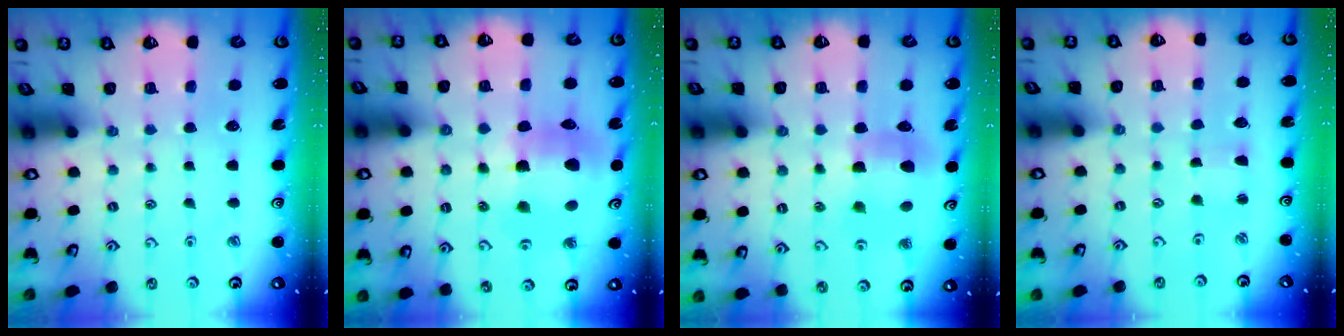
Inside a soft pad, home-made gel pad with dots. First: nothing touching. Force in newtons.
{"total": 14.2, "press": 14.1, "slide": 2.0}
{"total": 8.2, "press": 8.1, "slide": 1.1}
{"total": 2.5, "press": 2.5, "slide": 0.3}